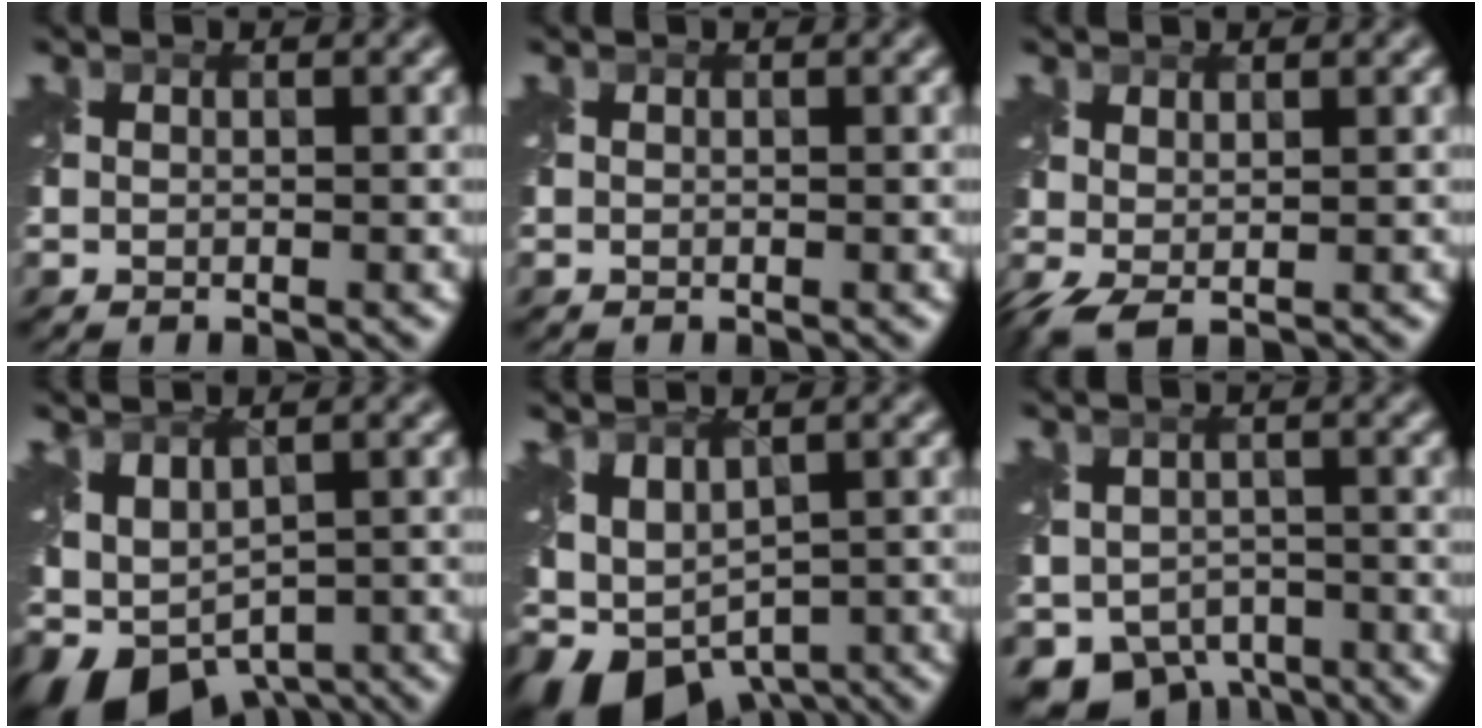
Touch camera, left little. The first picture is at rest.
{"total": 0.0}
{"total": 2.1, "force": [0.0, 0.7, 1.9], "torque": [-0.051, -0.001, -0.002]}
{"total": 8.0, "force": [-3.8, 4.1, 5.8], "torque": [-0.104, -0.019, -0.053]}
{"total": 8.5, "force": [-4.2, 4.4, 6.0], "torque": [-0.111, -0.022, -0.059]}
{"total": 6.9, "force": [-4.5, 4.5, 2.8], "torque": [-0.044, -0.028, -0.071]}